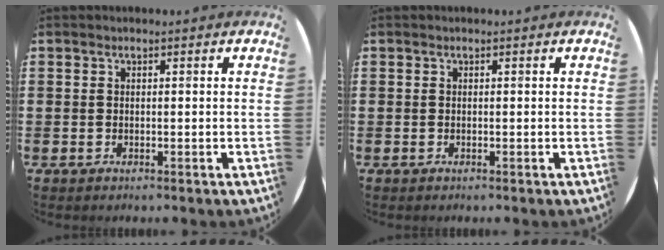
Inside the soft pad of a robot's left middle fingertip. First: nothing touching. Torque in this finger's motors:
{"motor_torque": [0.51, -0.45, 0.00, 0.02]}